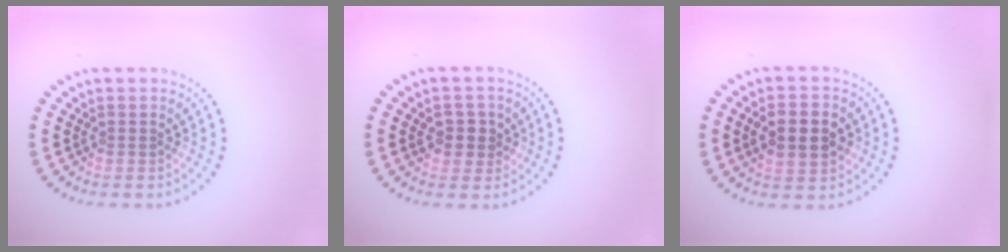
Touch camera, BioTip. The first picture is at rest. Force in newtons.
{"total": 2.5, "press": 2.4, "slide": 0.4}
{"total": 4.6, "press": 4.6, "slide": 0.3}